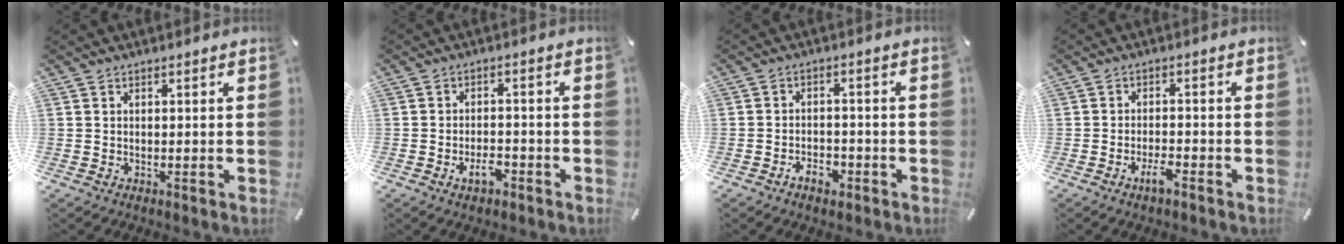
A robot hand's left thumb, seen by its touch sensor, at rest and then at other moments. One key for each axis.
{"total": 4.6, "fx": -2.5, "fy": 2.3, "fz": 3.1, "tx": -0.054, "ty": 0.010, "tz": -0.044}
{"total": 4.8, "fx": -3.0, "fy": 2.8, "fz": 2.4, "tx": -0.043, "ty": 0.014, "tz": -0.054}
{"total": 3.9, "fx": -2.6, "fy": 1.0, "fz": 2.8, "tx": -0.049, "ty": 0.010, "tz": -0.048}